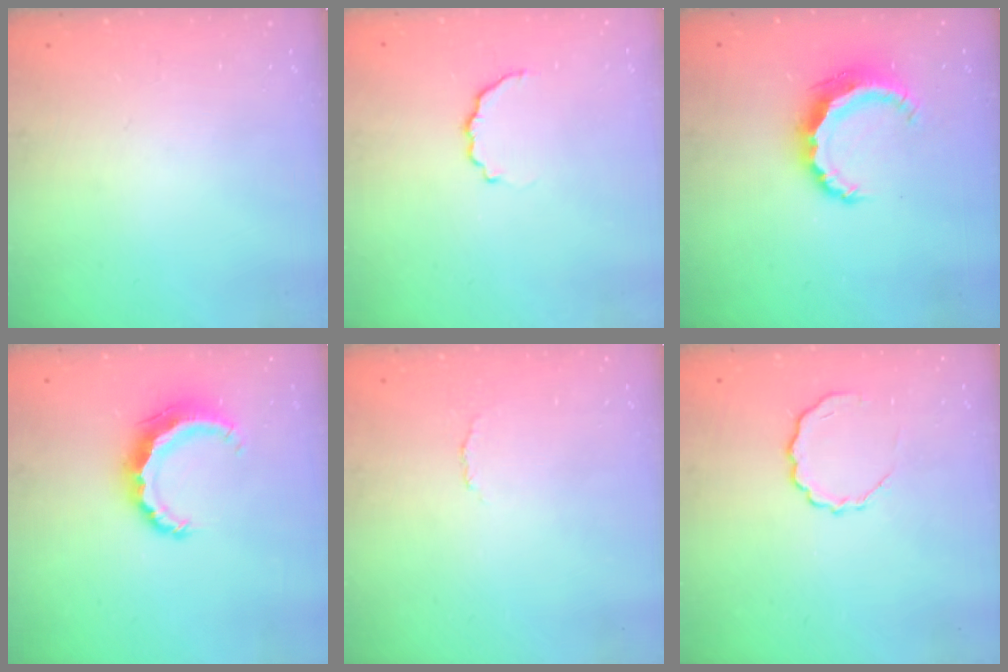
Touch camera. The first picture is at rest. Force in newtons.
{"total": 3.7, "press": 3.5, "slide": 1.1}
{"total": 8.5, "press": 8.4, "slide": 0.8}
{"total": 7.4, "press": 7.4, "slide": 0.6}
{"total": 3.1, "press": 3.0, "slide": 0.8}
{"total": 6.6, "press": 6.5, "slide": 1.3}